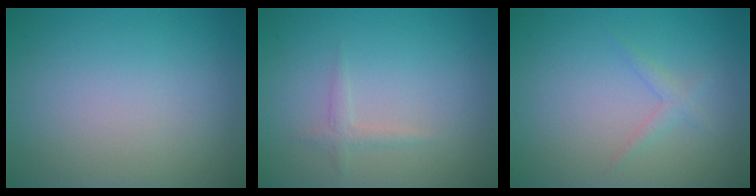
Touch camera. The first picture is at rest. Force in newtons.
{"total": 1.1, "press": 1.1, "slide": 0.0}
{"total": 1.1, "press": 1.1, "slide": 0.0}